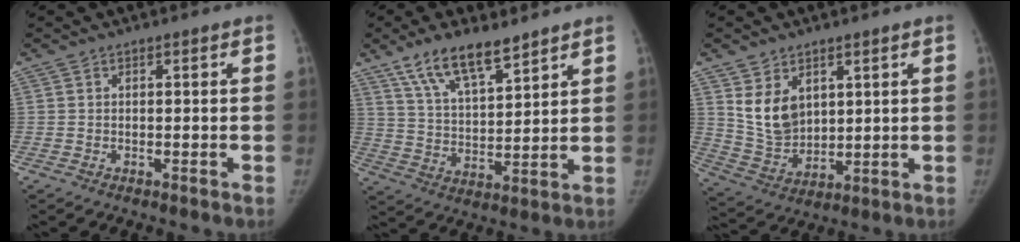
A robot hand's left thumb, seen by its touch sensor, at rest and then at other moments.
{"total": 12.1, "force": [8.6, 4.1, 7.4], "torque": [-0.113, -0.046, 0.165]}
{"total": 9.5, "force": [4.0, 6.6, 5.5], "torque": [-0.075, -0.030, 0.097]}